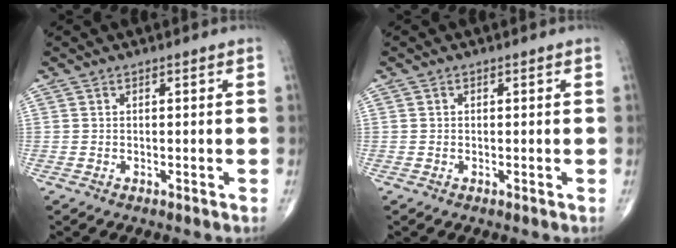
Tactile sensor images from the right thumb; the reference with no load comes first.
{"total": 0.0}